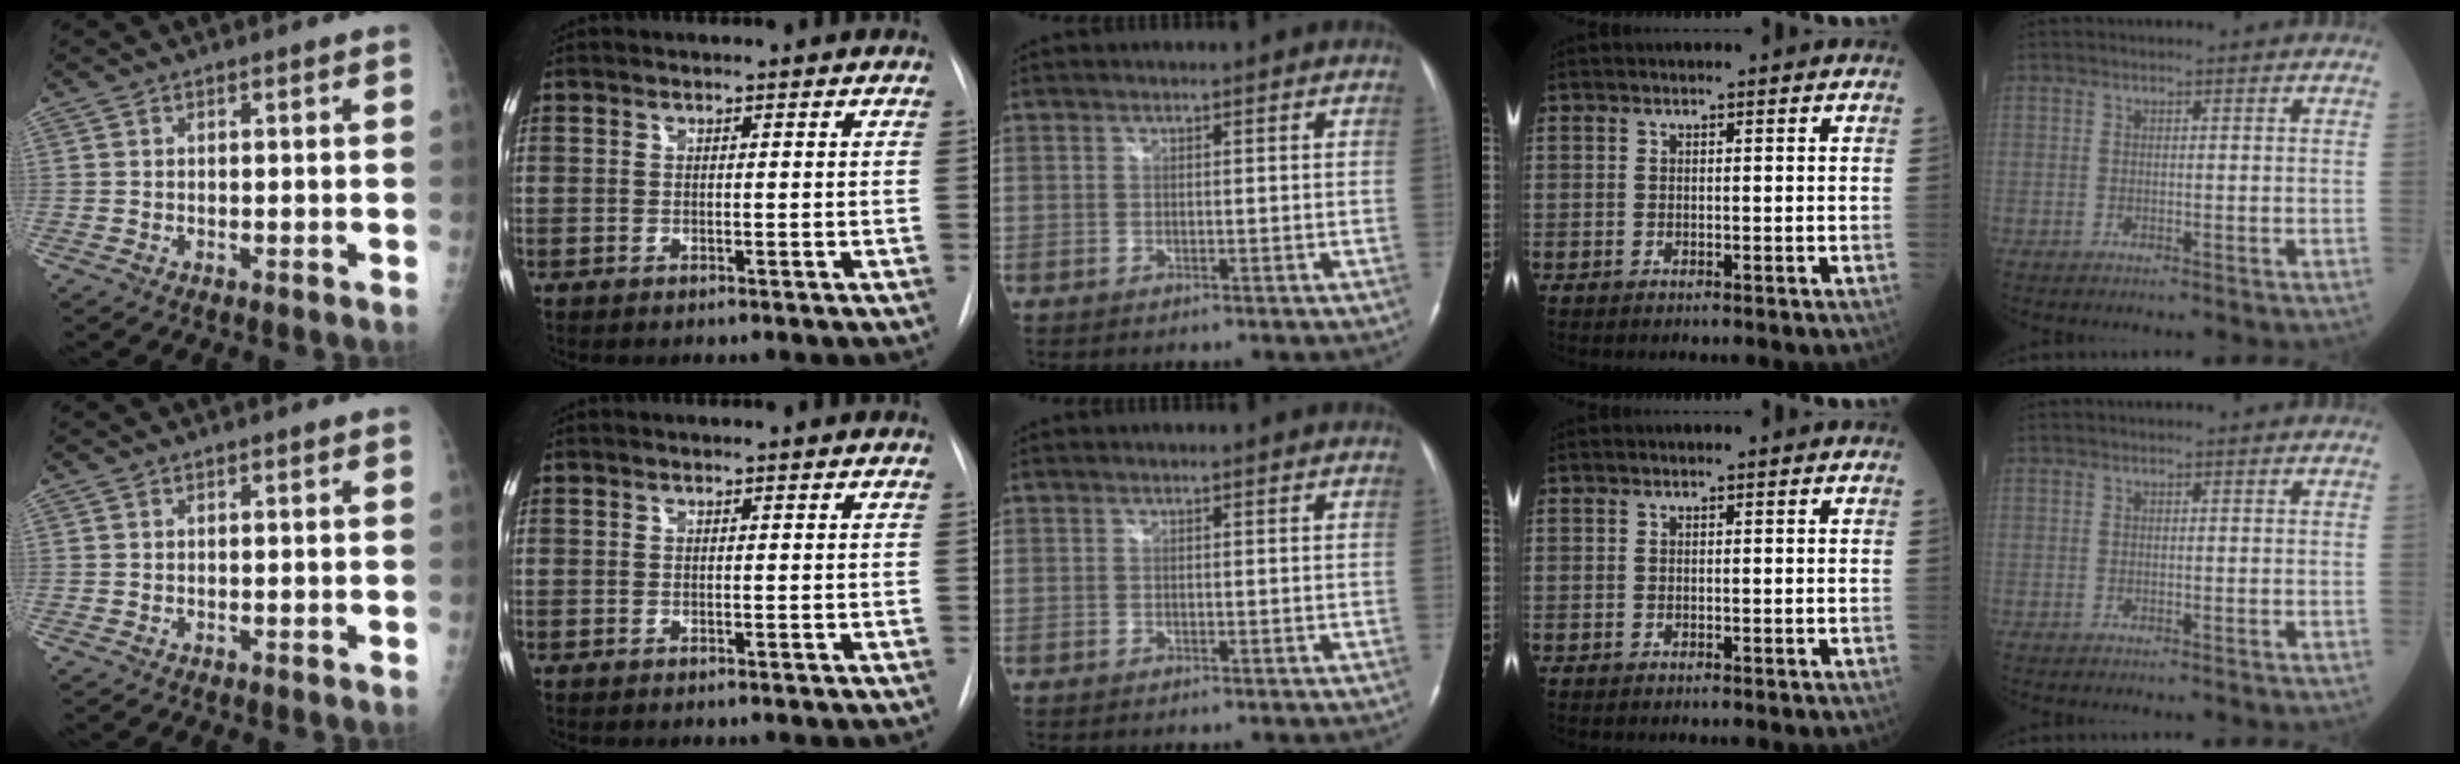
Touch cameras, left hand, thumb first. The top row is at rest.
{}